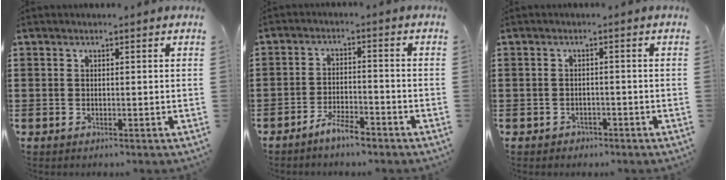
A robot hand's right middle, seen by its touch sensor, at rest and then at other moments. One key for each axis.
{"total": 4.7, "fx": -4.1, "fy": 0.8, "fz": 2.1, "tx": -0.050, "ty": 0.001, "tz": -0.082}
{"total": 1.3, "fx": -1.1, "fy": 0.6, "fz": 0.0, "tx": -0.007, "ty": 0.000, "tz": -0.026}